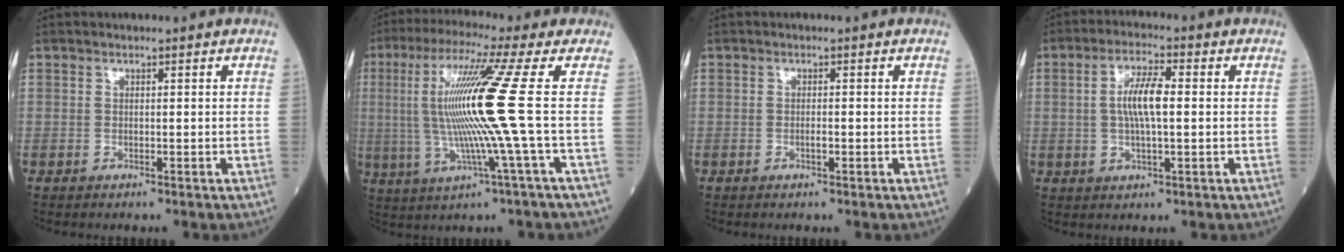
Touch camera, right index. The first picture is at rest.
{"total": 13.7, "force": [0.6, -2.5, 13.5], "torque": [-0.264, 0.003, 0.006]}
{"total": 0.9, "force": [-0.4, 0.1, 0.8], "torque": [-0.015, 0.000, -0.009]}
{"total": 6.5, "force": [0.5, 1.3, 6.3], "torque": [-0.126, 0.009, 0.008]}